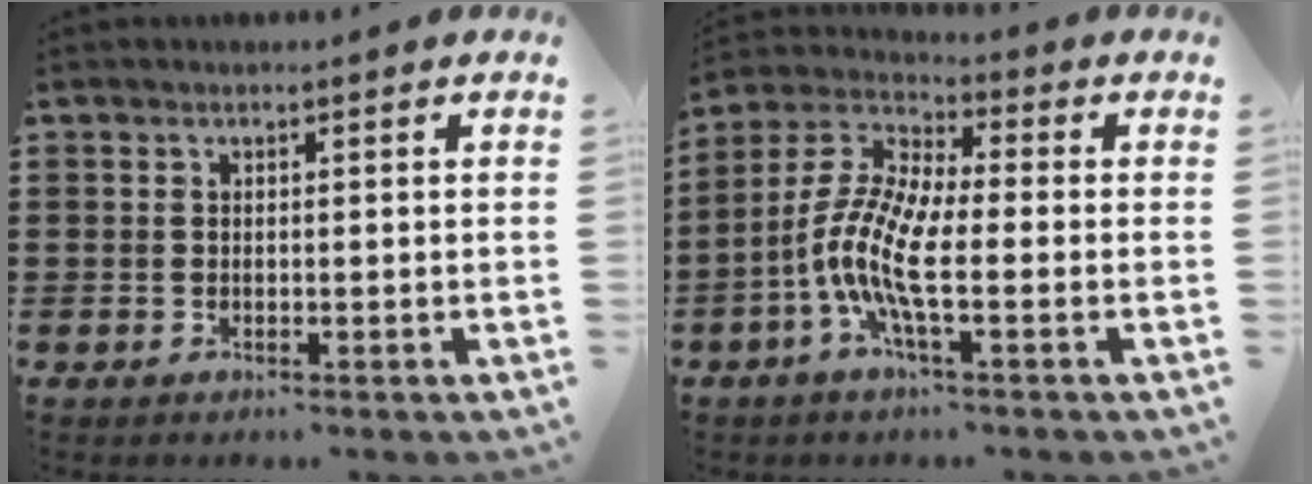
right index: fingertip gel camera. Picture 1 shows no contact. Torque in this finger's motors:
{"motor_torque": [2.14, 0.00, 0.62, 0.21]}